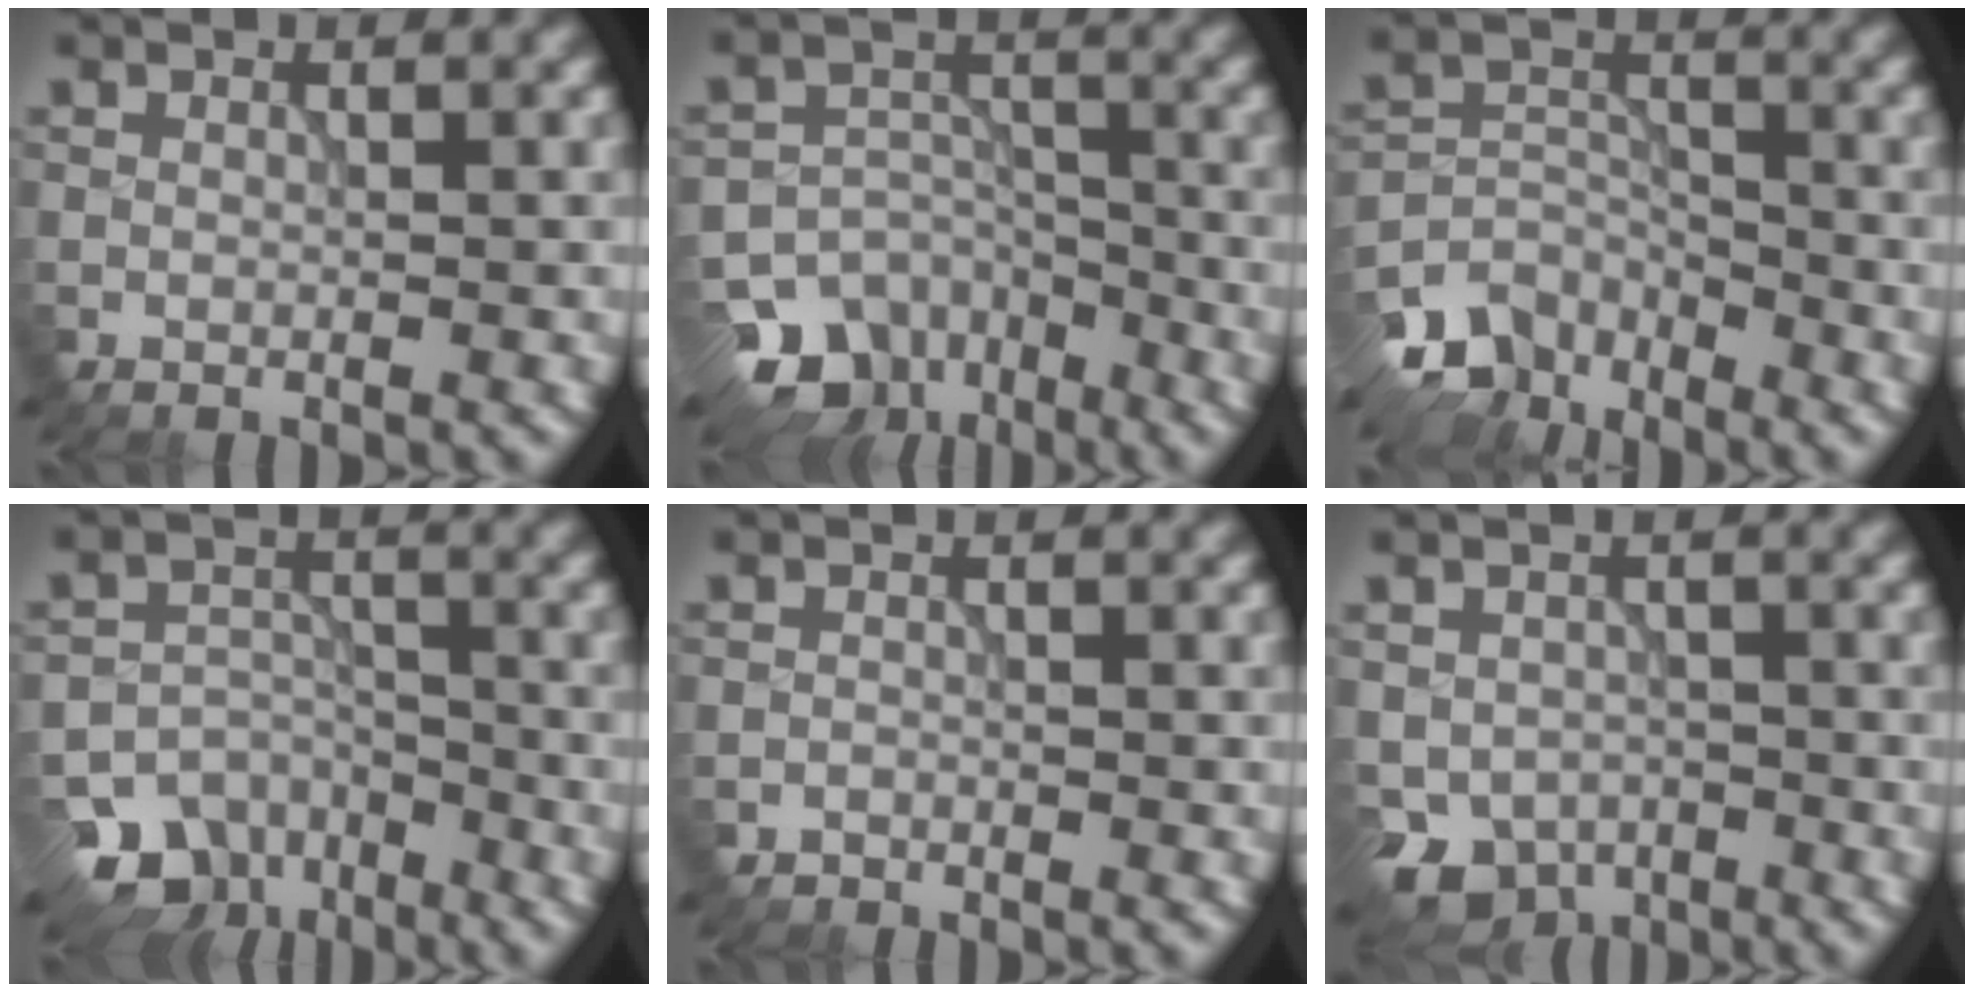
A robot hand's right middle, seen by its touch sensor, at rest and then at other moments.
{"total": 9.7, "force": [-6.5, 6.6, 2.8], "torque": [-0.040, -0.008, -0.102]}
{"total": 7.0, "force": [-5.8, 3.5, 1.9], "torque": [-0.023, -0.009, -0.108]}
{"total": 7.6, "force": [-5.4, 4.9, 2.1], "torque": [-0.010, -0.011, -0.082]}
{"total": 0.8, "force": [-0.7, 0.1, -0.4], "torque": [0.011, -0.003, -0.015]}
{"total": 5.0, "force": [-2.6, 3.8, 2.0], "torque": [-0.031, -0.020, -0.041]}